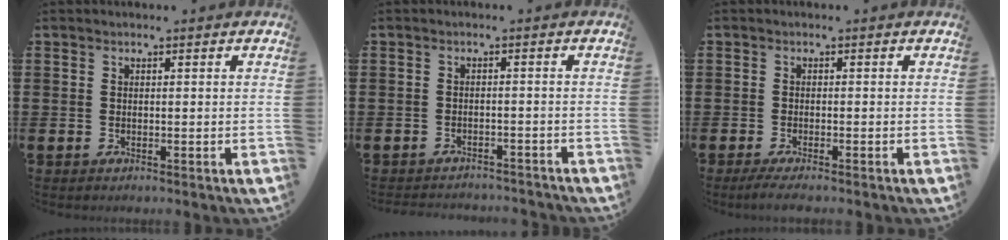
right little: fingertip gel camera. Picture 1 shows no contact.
{"total": 1.6, "force": [-1.5, 0.0, -0.1], "torque": [-0.003, 0.004, -0.034]}
{"total": 1.3, "force": [-0.8, 0.1, 1.1], "torque": [-0.018, 0.000, -0.015]}